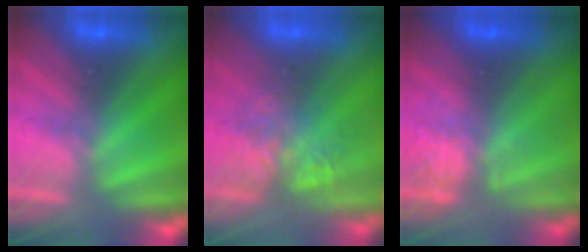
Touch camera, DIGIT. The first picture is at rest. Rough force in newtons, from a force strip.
{"total": 7.7}
{"total": 4.5}